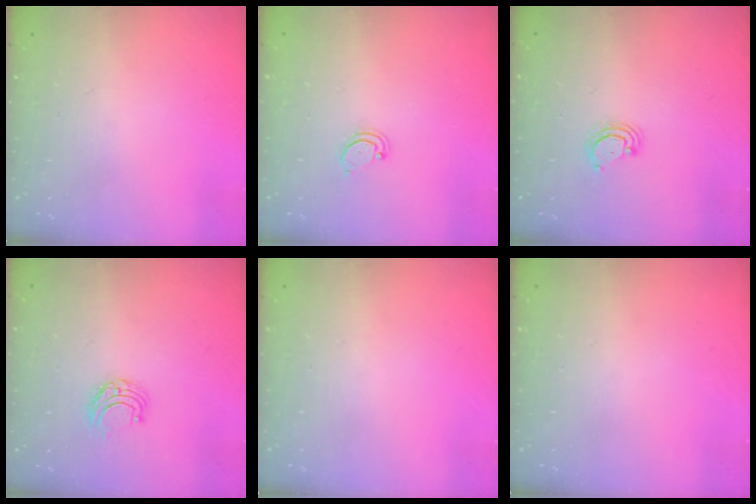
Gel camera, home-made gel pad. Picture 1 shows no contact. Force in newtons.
{"total": 2.2, "press": 2.2, "slide": 0.2}
{"total": 2.9, "press": 2.9, "slide": 0.2}
{"total": 5.2, "press": 5.2, "slide": 0.5}
{"total": 0.0}
{"total": 0.0}